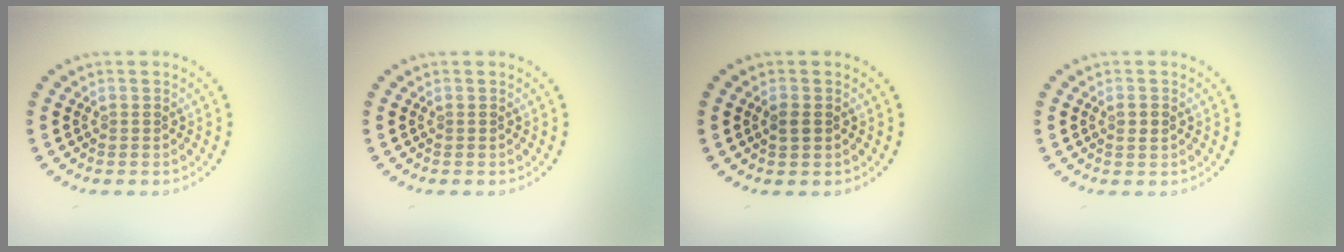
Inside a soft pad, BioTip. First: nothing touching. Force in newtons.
{"total": 0.0}
{"total": 1.2, "press": 1.2, "slide": 0.1}
{"total": 1.0, "press": 1.0, "slide": 0.3}